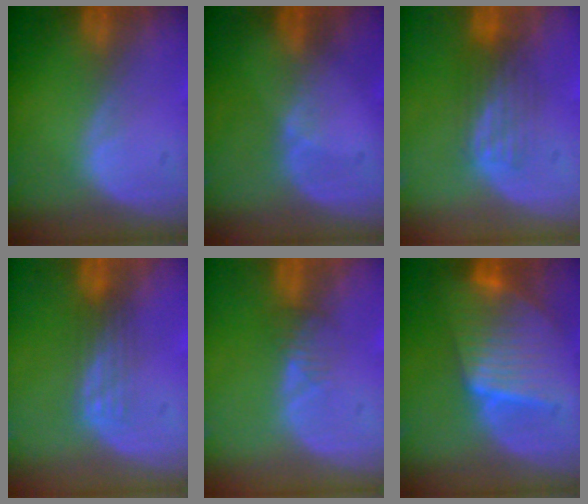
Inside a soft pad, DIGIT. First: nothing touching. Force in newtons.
{"total": 1.4, "press": 0.9, "slide": 1.1}
{"total": 3.8, "press": 3.8, "slide": 0.1}
{"total": 2.9, "press": 2.5, "slide": 1.5}
{"total": 1.6, "press": 1.6, "slide": 0.2}
{"total": 8.9, "press": 8.9, "slide": 0.5}